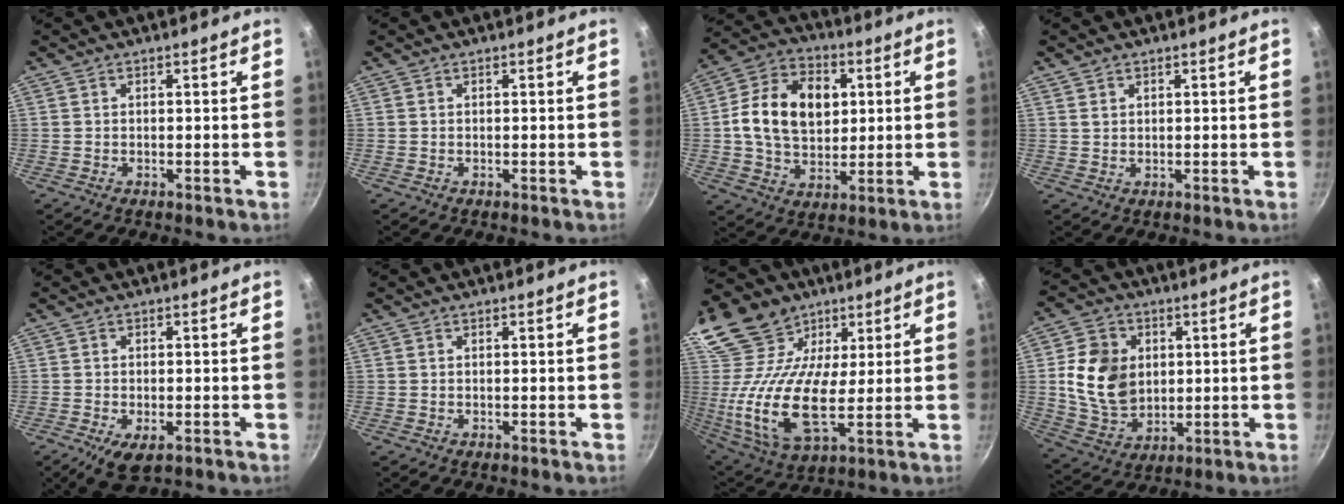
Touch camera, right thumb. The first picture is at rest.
{"total": 0.0}
{"total": 16.3, "force": [2.7, 11.8, 11.0], "torque": [-0.165, 0.008, 0.038]}
{"total": 1.3, "force": [0.8, 0.9, 0.5], "torque": [-0.007, -0.002, 0.016]}
{"total": 5.7, "force": [-2.4, 2.8, 4.3], "torque": [-0.069, -0.004, -0.034]}
{"total": 0.0}
{"total": 22.0, "force": [7.3, 14.6, 14.8], "torque": [-0.287, -0.038, 0.130]}
{"total": 13.8, "force": [1.9, 10.7, 8.4], "torque": [-0.130, -0.010, 0.043]}